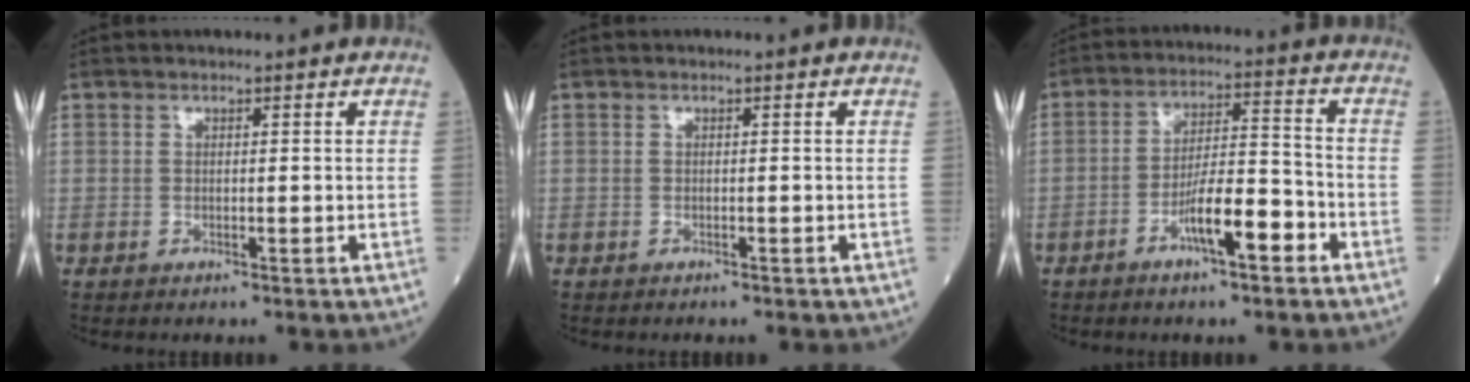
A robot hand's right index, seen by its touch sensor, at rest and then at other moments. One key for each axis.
{"total": 0.8, "fx": -0.7, "fy": 0.3, "fz": 0.3, "tx": -0.008, "ty": 0.000, "tz": -0.008}
{"total": 8.2, "fx": -4.2, "fy": 1.4, "fz": 6.9, "tx": -0.120, "ty": 0.010, "tz": -0.070}